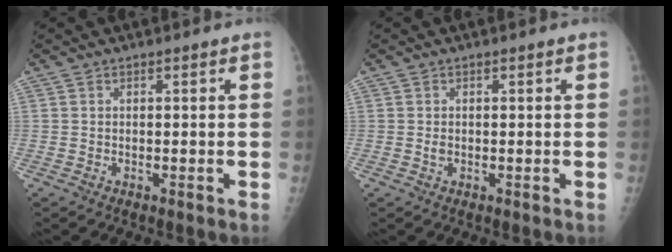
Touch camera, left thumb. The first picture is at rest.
{"total": 0.8, "force": [-0.1, 0.6, 0.6], "torque": [-0.006, 0.001, 0.000]}